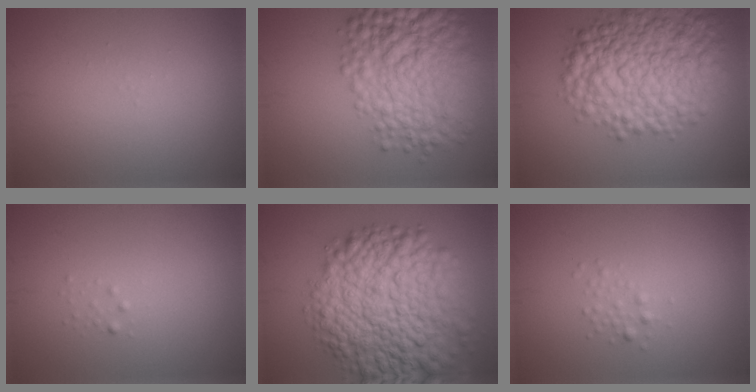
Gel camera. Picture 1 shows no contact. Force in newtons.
{"total": 9.4, "press": 9.4, "slide": 0.2}
{"total": 9.8, "press": 9.8, "slide": 0.2}
{"total": 0.6, "press": 0.6, "slide": 0.0}
{"total": 12.8, "press": 12.8, "slide": 0.4}
{"total": 1.1, "press": 1.1, "slide": 0.0}